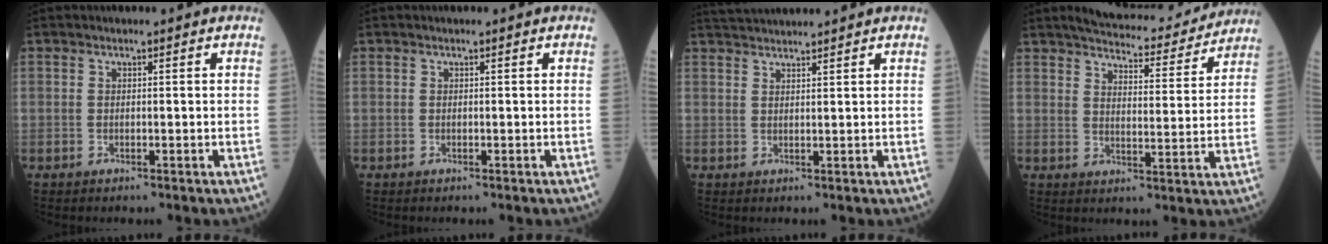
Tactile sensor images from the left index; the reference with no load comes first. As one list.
[{"total": 0.0}, {"total": 6.3, "force": [6.1, -0.5, 1.8], "torque": [-0.033, 0.033, 0.098]}, {"total": 15.0, "force": [13.9, 2.9, 4.7], "torque": [-0.054, -0.006, 0.177]}]